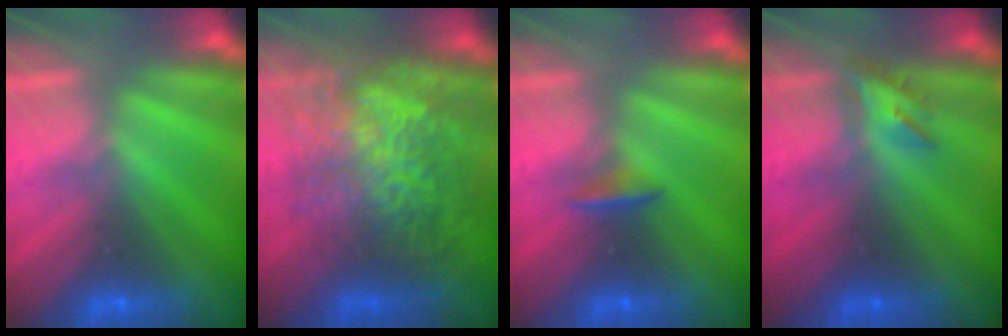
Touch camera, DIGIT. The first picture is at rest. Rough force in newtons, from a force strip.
{"total": 8.6}
{"total": 1.5}
{"total": 4.5}